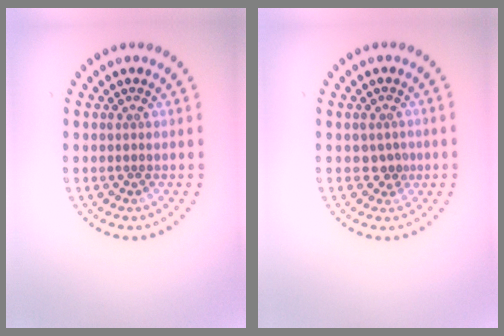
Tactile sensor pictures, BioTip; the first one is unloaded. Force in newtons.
{"total": 1.4, "press": 1.2, "slide": 0.7}